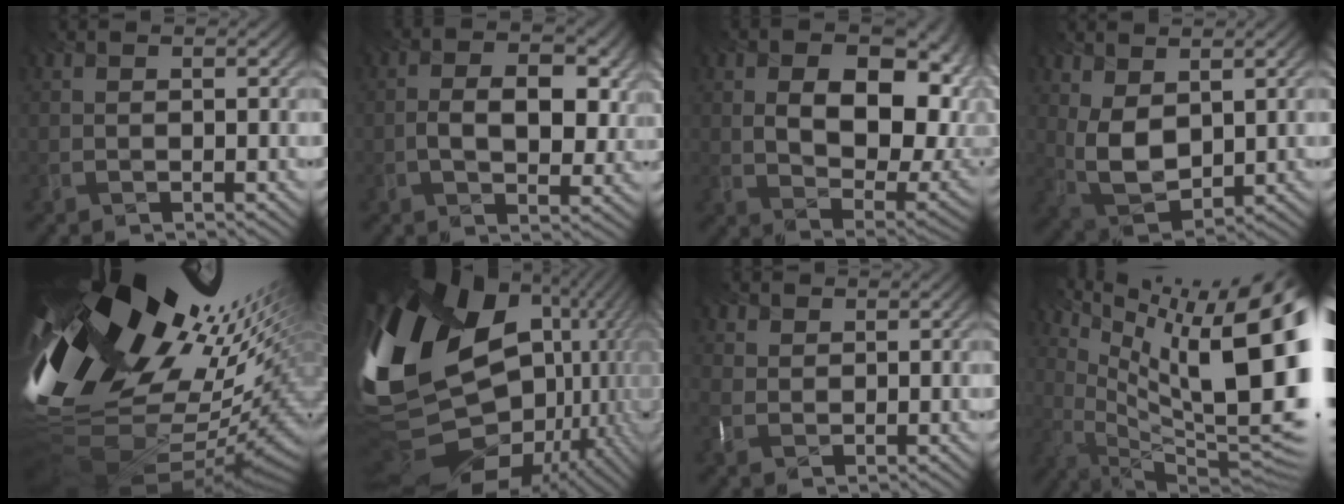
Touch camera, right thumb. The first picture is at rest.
{"total": 6.1, "force": [-1.0, 3.5, 4.9], "torque": [-0.097, -0.016, -0.003]}
{"total": 13.5, "force": [1.9, 7.7, 10.9], "torque": [-0.192, -0.013, 0.055]}
{"total": 6.8, "force": [0.9, 3.9, 5.5], "torque": [-0.175, -0.013, 0.046]}
{"total": 17.1, "force": [2.7, 9.5, 14.0], "torque": [-0.286, -0.047, 0.095]}
{"total": 19.3, "force": [-2.6, 13.7, 13.4], "torque": [-0.283, -0.086, 0.005]}
{"total": 1.2, "force": [0.5, 1.0, -0.3], "torque": [-0.023, -0.006, 0.037]}
{"total": 15.1, "force": [3.6, 6.0, 13.4], "torque": [-0.225, 0.006, 0.088]}